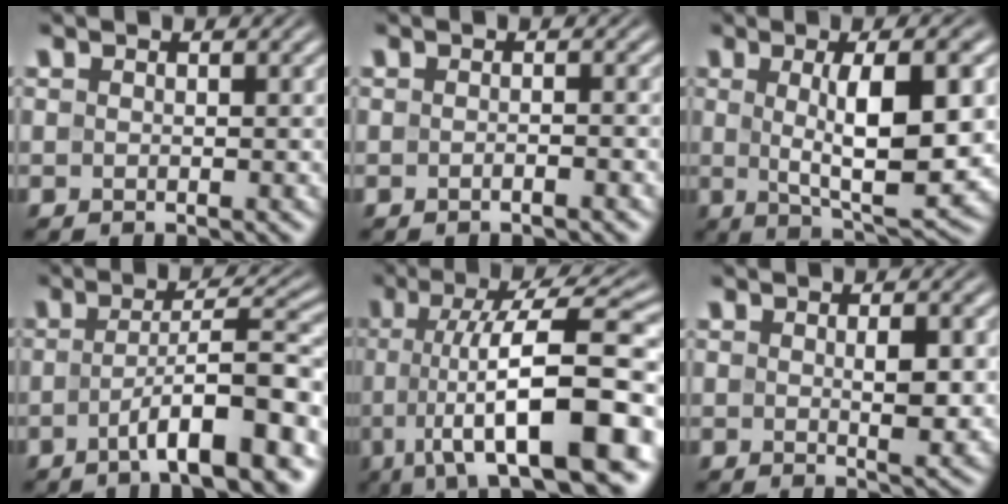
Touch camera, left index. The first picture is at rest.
{"total": 1.4, "force": [-0.5, 0.4, 1.3], "torque": [-0.012, -0.001, -0.013]}
{"total": 9.1, "force": [0.8, 2.5, 8.8], "torque": [-0.130, -0.002, 0.014]}
{"total": 9.1, "force": [-3.6, 2.0, 8.2], "torque": [-0.110, 0.013, -0.060]}
{"total": 14.1, "force": [-3.0, 4.1, 13.1], "torque": [-0.179, 0.010, -0.047]}
{"total": 2.9, "force": [0.3, 0.8, 2.8], "torque": [-0.047, -0.006, 0.008]}